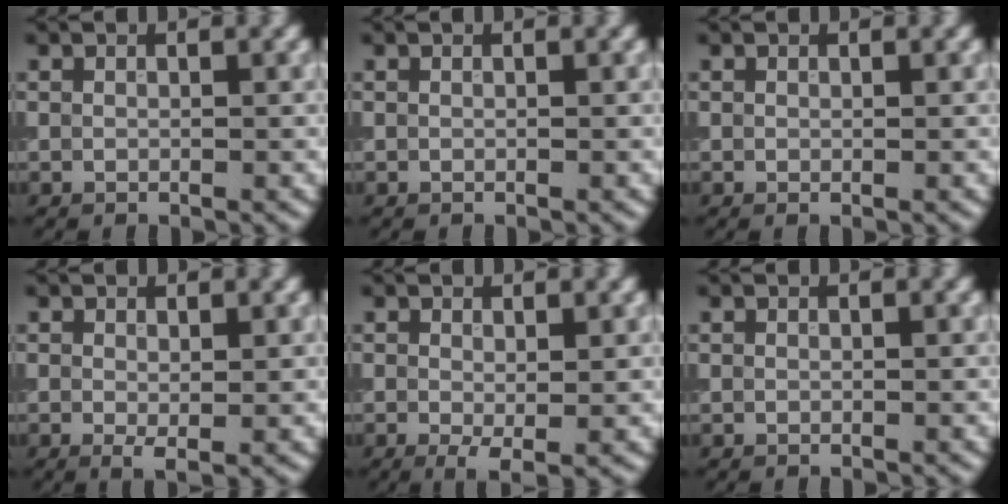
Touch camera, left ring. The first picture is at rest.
{"total": 0.0}
{"total": 0.0}
{"total": 1.1, "force": [-0.1, 0.3, 1.1], "torque": [-0.020, -0.005, -0.001]}
{"total": 1.9, "force": [-0.3, 0.6, 1.8], "torque": [-0.034, -0.009, -0.005]}
{"total": 0.0}